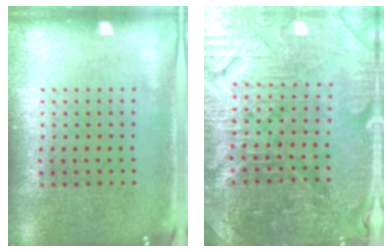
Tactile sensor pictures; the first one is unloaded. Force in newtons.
{"total": 4.9, "press": 4.6, "slide": 1.5}